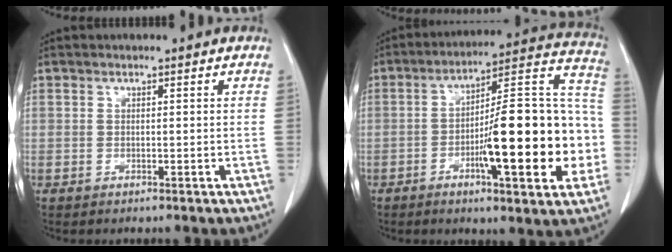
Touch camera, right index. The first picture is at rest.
{"total": 21.2, "force": [-5.0, 3.9, 20.2], "torque": [-0.254, 0.028, -0.070]}